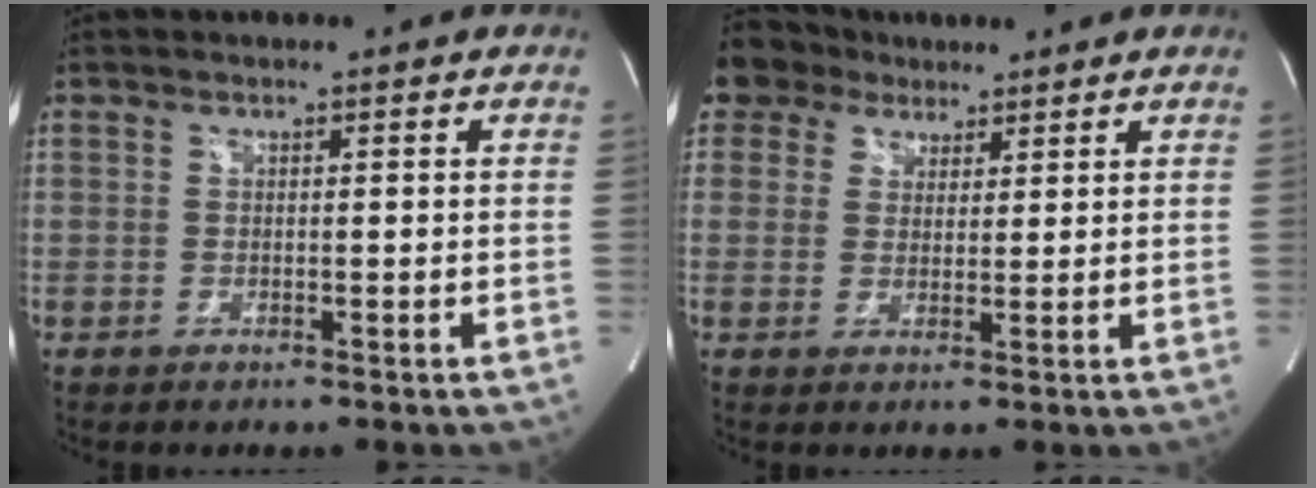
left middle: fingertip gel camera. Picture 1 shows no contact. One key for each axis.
{"total": 5.1, "fx": 4.0, "fy": 3.1, "fz": -0.6, "tx": 0.013, "ty": 0.016, "tz": 0.072}